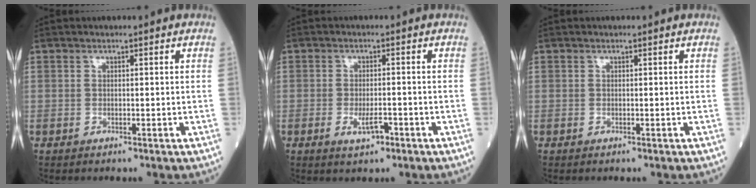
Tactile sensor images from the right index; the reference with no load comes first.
{"total": 3.2, "force": [-1.5, 1.1, 2.6], "torque": [-0.046, 0.000, -0.022]}
{"total": 0.0}